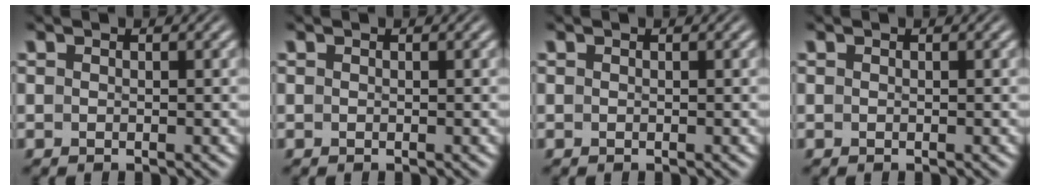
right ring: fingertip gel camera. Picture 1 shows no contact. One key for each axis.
{"total": 0.0}
{"total": 0.0}
{"total": 0.0}